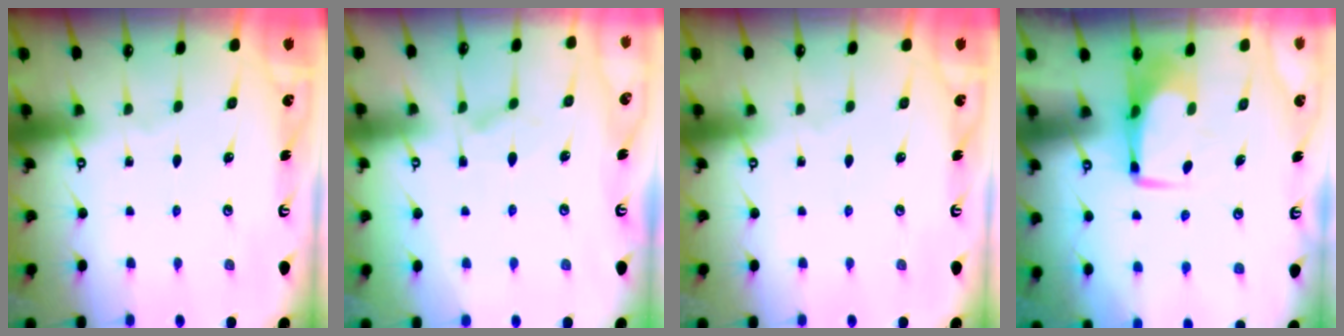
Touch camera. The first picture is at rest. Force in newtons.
{"total": 1.6, "press": 1.3, "slide": 0.9}
{"total": 0.0}
{"total": 0.0}